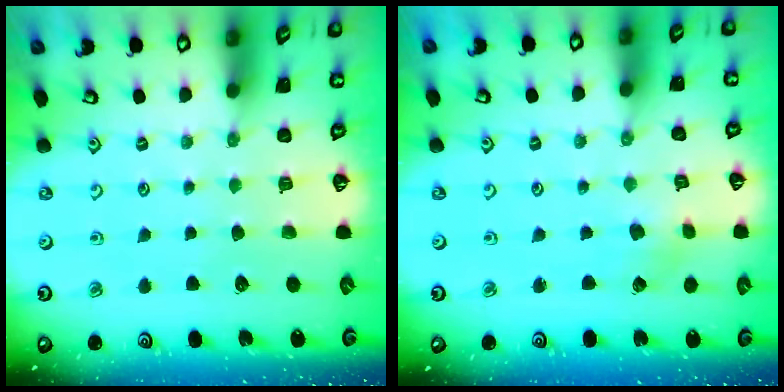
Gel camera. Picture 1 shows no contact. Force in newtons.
{"total": 2.1, "press": 2.0, "slide": 0.3}